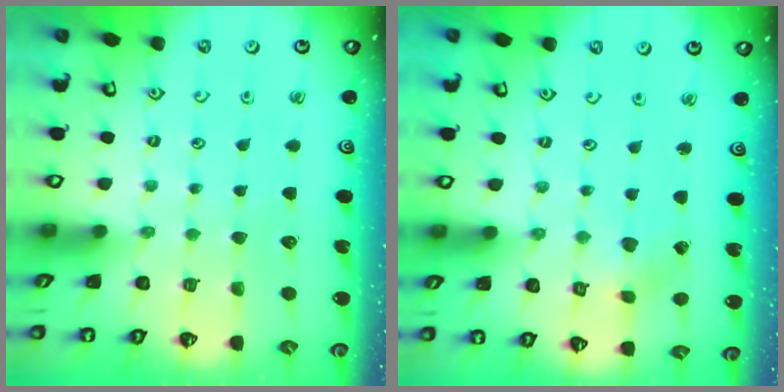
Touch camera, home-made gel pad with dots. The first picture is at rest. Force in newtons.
{"total": 2.0, "press": 2.0, "slide": 0.3}